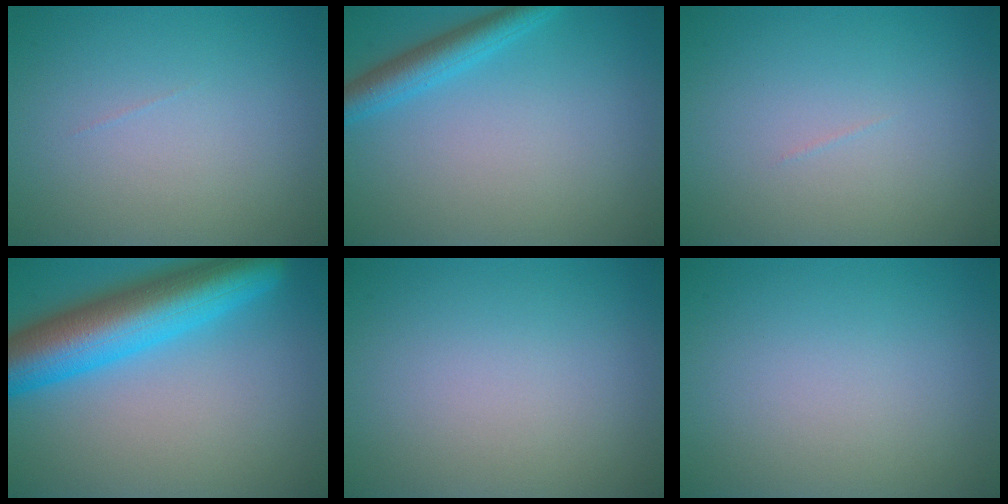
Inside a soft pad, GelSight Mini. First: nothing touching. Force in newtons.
{"total": 3.2, "press": 3.2, "slide": 0.2}
{"total": 0.0}
{"total": 9.9, "press": 9.9, "slide": 0.4}
{"total": 0.0}
{"total": 0.0}